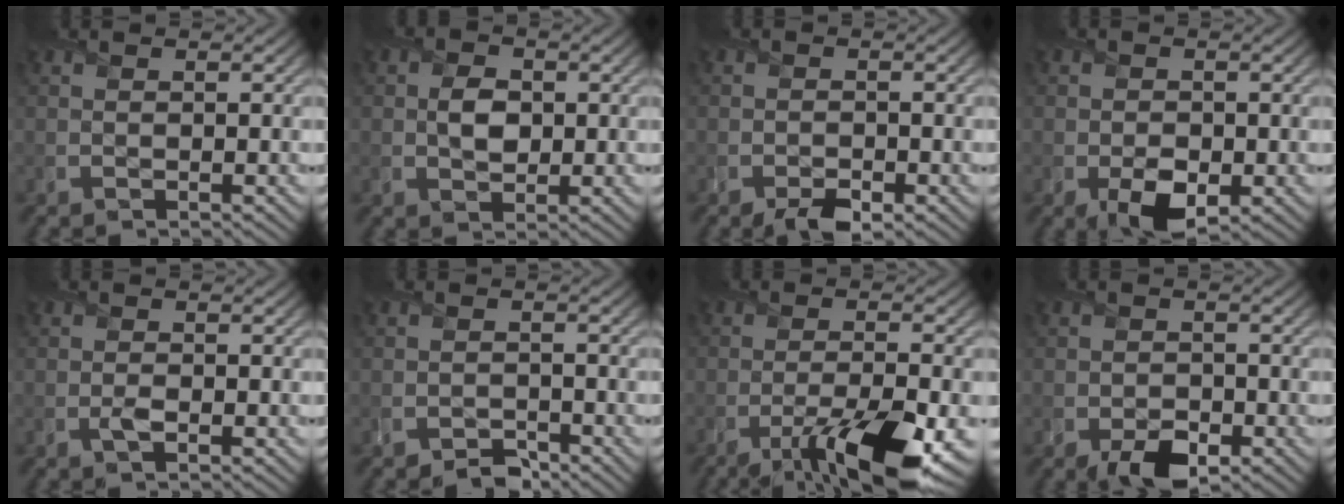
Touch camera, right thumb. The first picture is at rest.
{"total": 3.2, "force": [0.1, 2.5, 2.0], "torque": [-0.044, -0.004, -0.001]}
{"total": 2.5, "force": [-1.8, 1.4, 1.1], "torque": [-0.016, -0.006, -0.033]}
{"total": 4.0, "force": [-1.4, 2.8, 2.5], "torque": [-0.044, -0.014, -0.025]}
{"total": 0.8, "force": [-0.3, 0.5, 0.5], "torque": [-0.007, 0.000, -0.007]}
{"total": 1.9, "force": [-1.7, 0.9, 0.1], "torque": [0.003, 0.001, -0.035]}
{"total": 11.5, "force": [-6.4, 2.8, 9.1], "torque": [-0.161, -0.016, -0.106]}
{"total": 3.9, "force": [-2.2, 2.4, 2.0], "torque": [-0.030, -0.008, -0.039]}